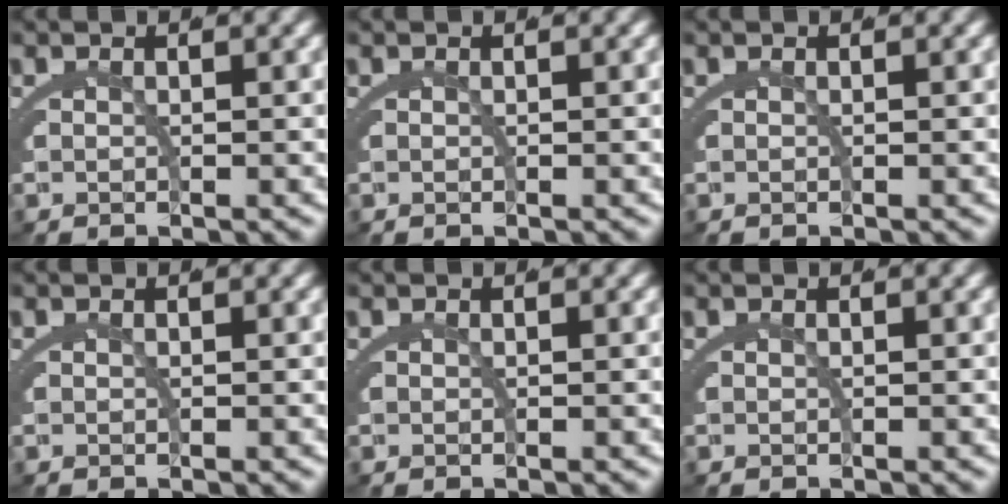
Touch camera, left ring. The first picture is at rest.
{"total": 0.0}
{"total": 0.0}
{"total": 0.0}
{"total": 0.0}
{"total": 0.0}